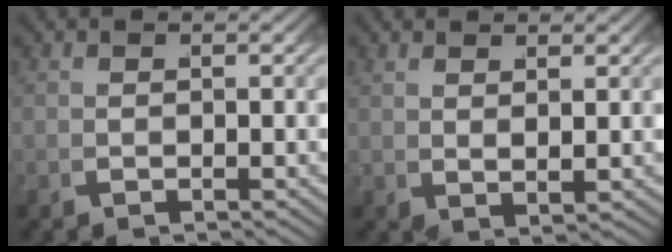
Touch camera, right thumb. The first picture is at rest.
{"total": 1.9, "force": [1.7, -0.5, 0.7], "torque": [-0.015, -0.005, 0.044]}